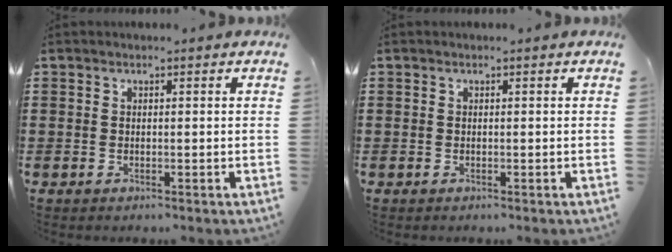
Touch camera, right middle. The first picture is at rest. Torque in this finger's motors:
{"motor_torque": [-0.02, -0.43, -0.02, -0.01]}